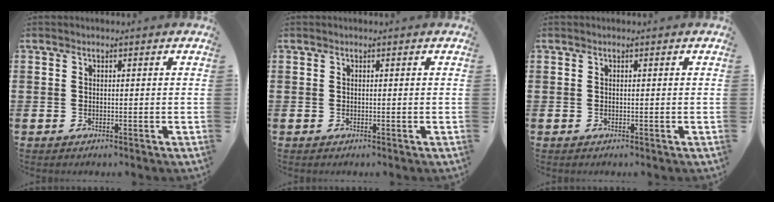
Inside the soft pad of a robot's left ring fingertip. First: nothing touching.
{"total": 0.0}
{"total": 0.0}